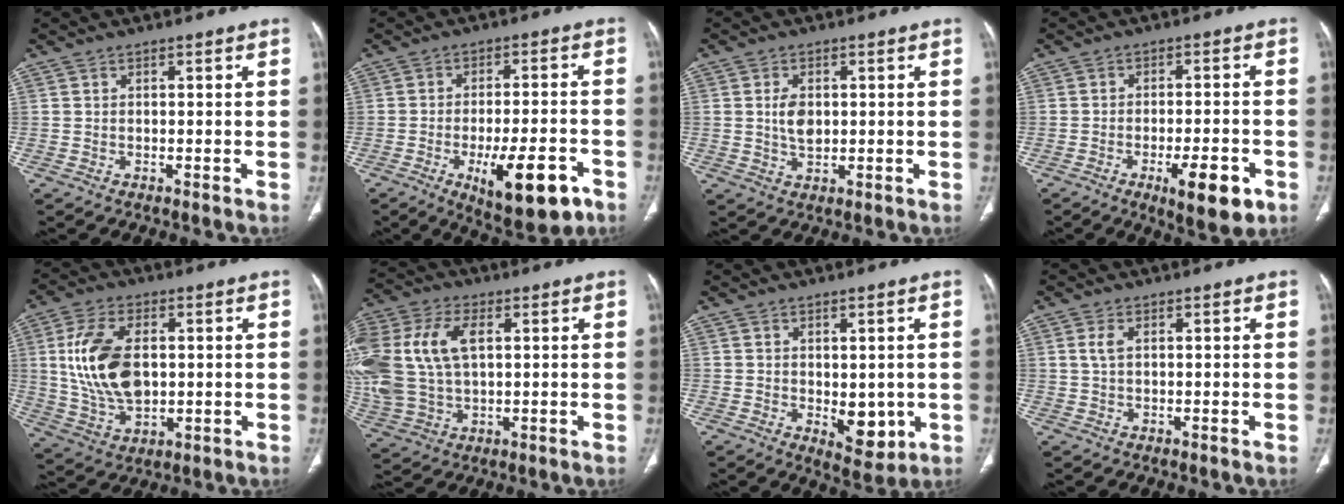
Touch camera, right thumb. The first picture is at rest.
{"total": 14.1, "force": [-6.3, 5.0, 11.6], "torque": [-0.162, 0.018, -0.083]}
{"total": 4.4, "force": [0.5, 2.8, 3.4], "torque": [-0.056, -0.004, 0.012]}
{"total": 9.9, "force": [-4.5, 3.0, 8.2], "torque": [-0.117, 0.010, -0.058]}
{"total": 14.7, "force": [1.7, 8.6, 11.8], "torque": [-0.227, -0.005, 0.039]}
{"total": 22.9, "force": [4.5, 14.4, 17.2], "torque": [-0.434, 0.023, 0.093]}
{"total": 6.6, "force": [-0.9, 3.8, 5.4], "torque": [-0.046, -0.014, 0.001]}
{"total": 2.1, "force": [0.5, 1.0, 1.7], "torque": [-0.046, 0.008, 0.013]}